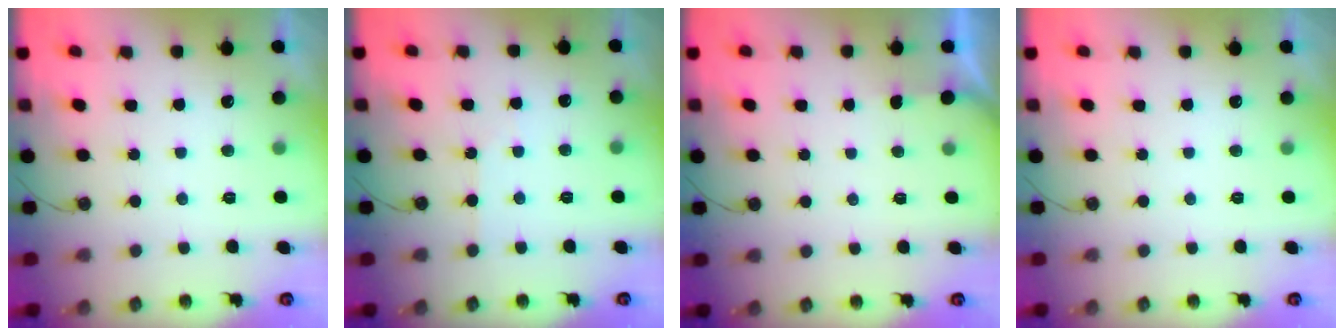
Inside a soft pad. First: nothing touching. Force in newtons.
{"total": 2.2, "press": 2.1, "slide": 0.4}
{"total": 1.3, "press": 1.2, "slide": 0.2}
{"total": 0.0}